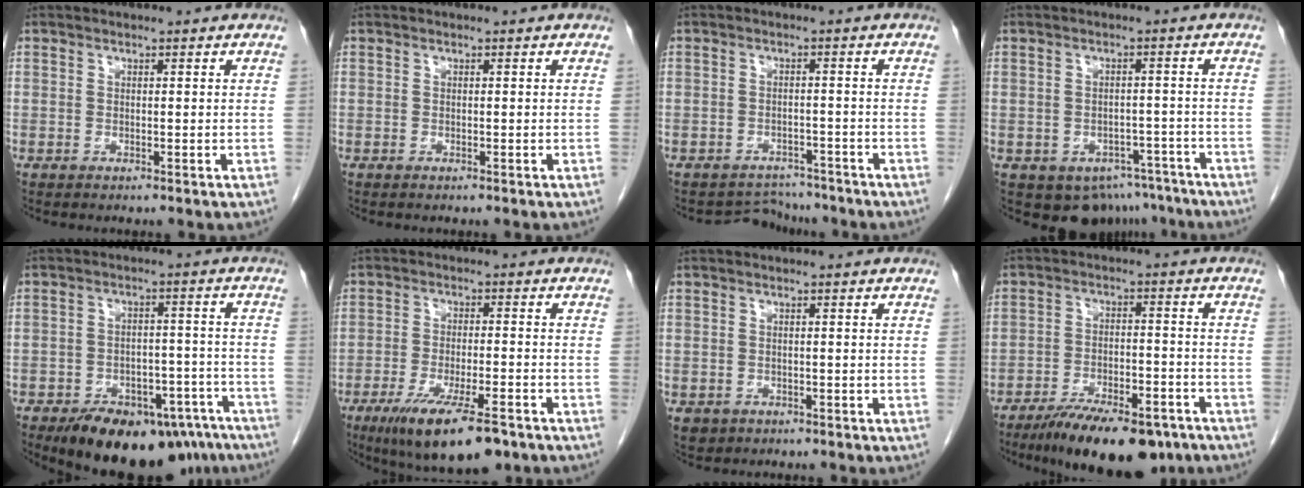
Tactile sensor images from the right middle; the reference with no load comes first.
{"total": 0.0}
{"total": 4.2, "force": [-3.9, 1.4, -1.0], "torque": [0.013, 0.012, -0.055]}
{"total": 8.6, "force": [-6.2, 5.7, 1.9], "torque": [-0.013, 0.010, -0.074]}
{"total": 18.1, "force": [-14.1, 8.0, 8.0], "torque": [-0.088, 0.011, -0.183]}
{"total": 12.7, "force": [-8.4, 2.6, 9.2], "torque": [-0.154, -0.028, -0.133]}
{"total": 2.7, "force": [-1.5, 2.2, 0.6], "torque": [-0.013, -0.001, -0.018]}
{"total": 15.1, "force": [-11.3, 4.9, 8.7], "torque": [-0.123, -0.004, -0.175]}